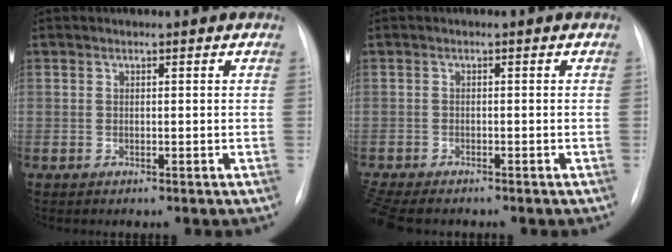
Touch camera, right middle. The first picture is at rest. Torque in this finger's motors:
{"motor_torque": [0.75, -0.76, 0.03, 0.06]}